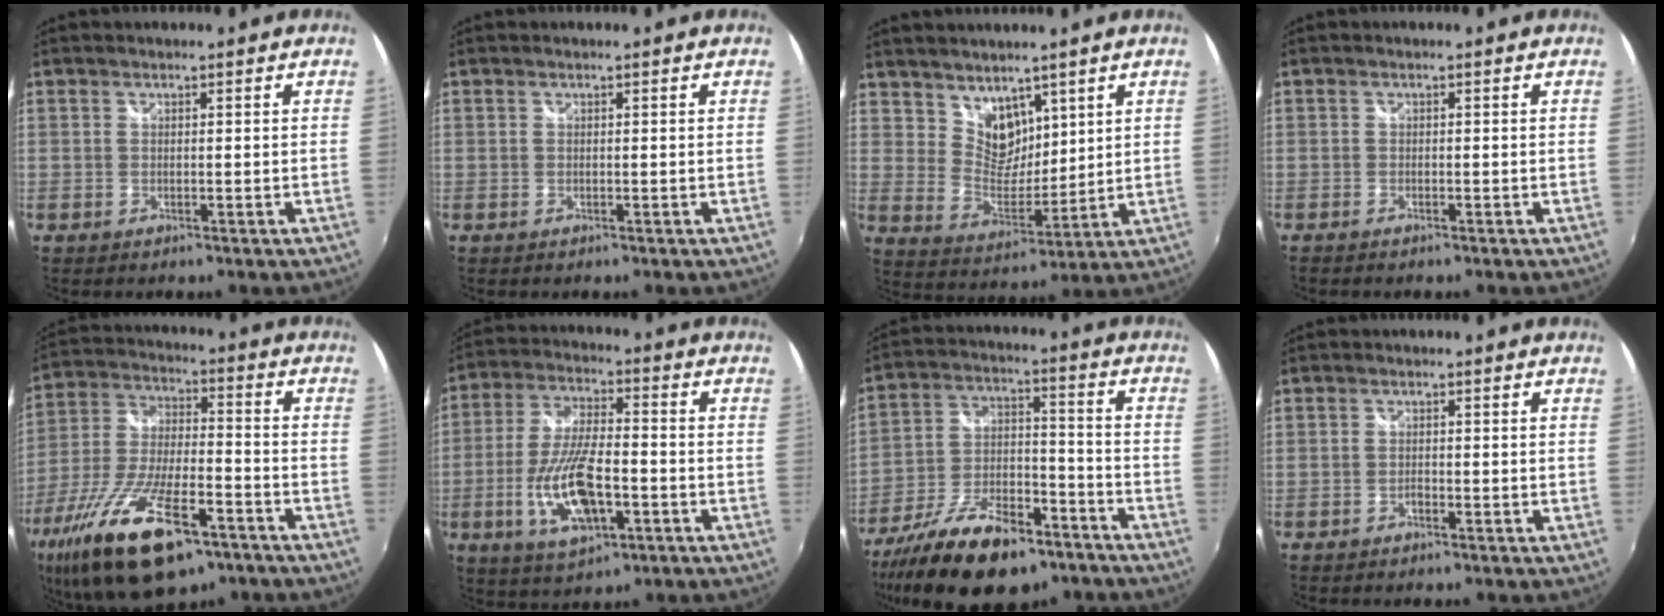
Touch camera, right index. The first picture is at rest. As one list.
[{"total": 0.0}, {"total": 7.9, "force": [5.6, 5.0, 2.6], "torque": [-0.035, -0.001, 0.113]}, {"total": 1.0, "force": [-0.9, 0.3, 0.4], "torque": [-0.011, -0.003, -0.018]}, {"total": 24.5, "force": [-14.4, 9.2, 17.6], "torque": [-0.359, -0.051, -0.248]}, {"total": 14.1, "force": [-4.2, 5.4, 12.3], "torque": [-0.254, -0.009, -0.074]}, {"total": 20.6, "force": [-14.1, 8.8, 12.2], "torque": [-0.233, -0.015, -0.230]}, {"total": 0.7, "force": [-0.5, 0.4, 0.2], "torque": [-0.004, 0.000, -0.011]}]